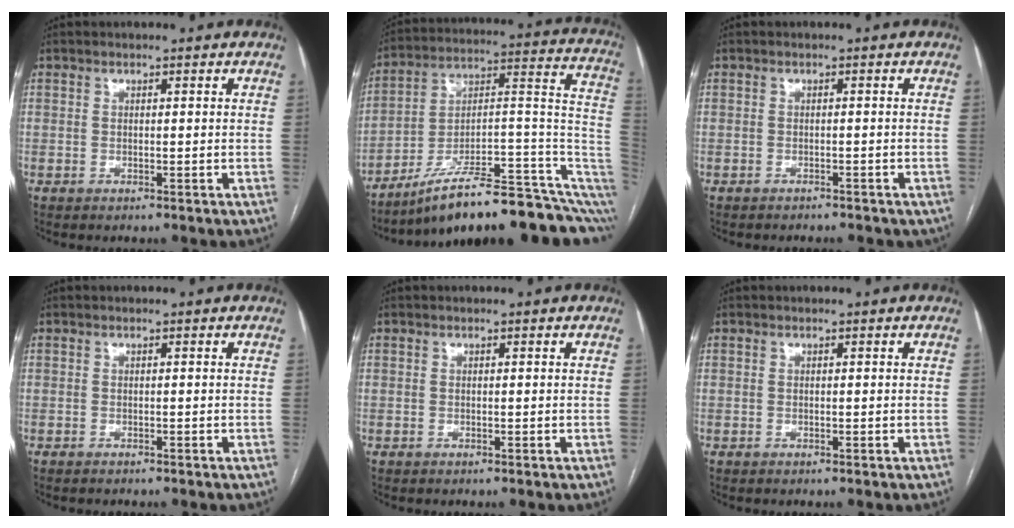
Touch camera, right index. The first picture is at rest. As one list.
[{"total": 23.4, "force": [-14.4, 4.7, 17.8], "torque": [-0.159, 0.069, -0.214]}, {"total": 4.2, "force": [-3.6, 1.8, 1.2], "torque": [-0.017, 0.000, -0.037]}, {"total": 1.2, "force": [-1.1, 0.4, 0.3], "torque": [-0.010, -0.001, -0.014]}, {"total": 0.0}, {"total": 0.0}]